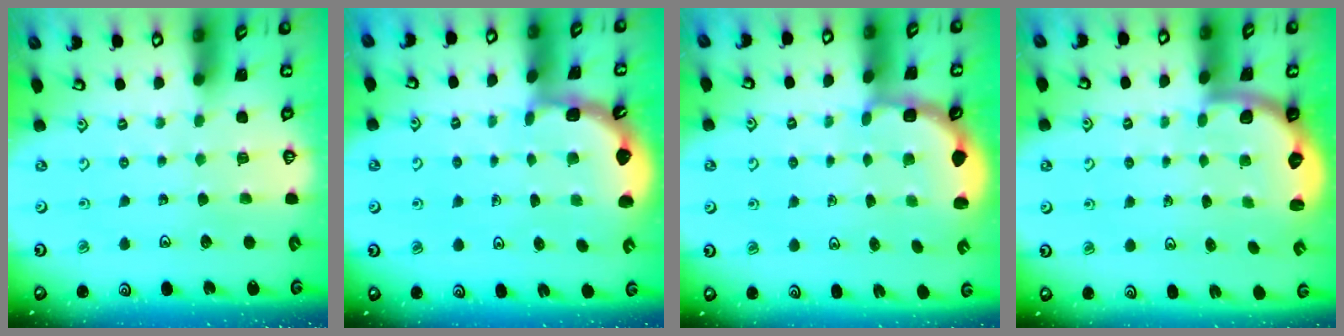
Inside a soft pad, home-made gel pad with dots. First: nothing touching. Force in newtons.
{"total": 2.0, "press": 2.0, "slide": 0.2}
{"total": 2.8, "press": 2.5, "slide": 1.4}
{"total": 2.6, "press": 2.3, "slide": 1.2}